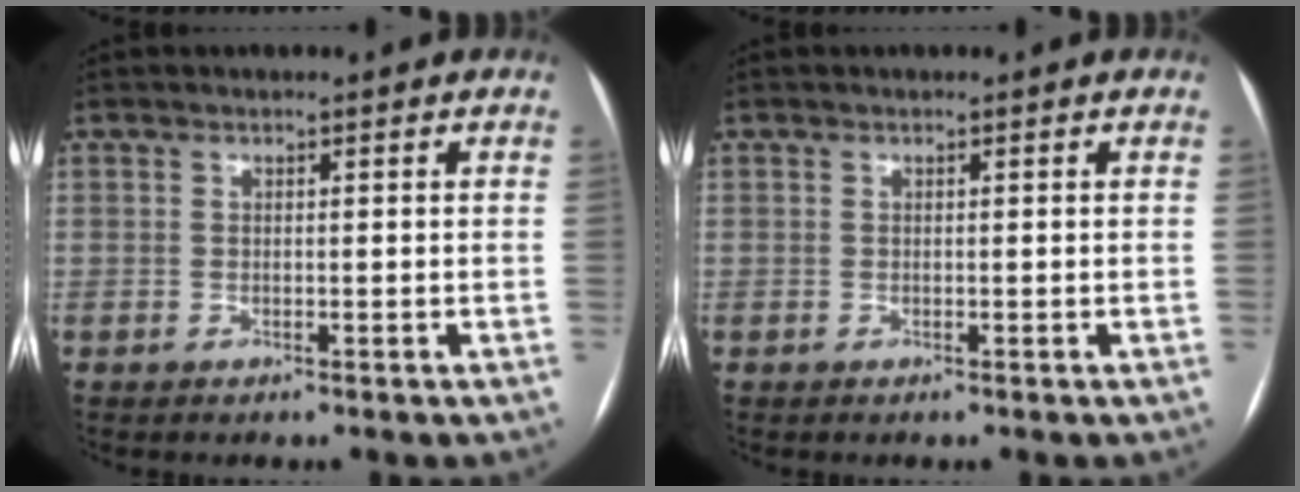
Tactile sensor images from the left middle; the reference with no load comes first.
{"total": 0.0}